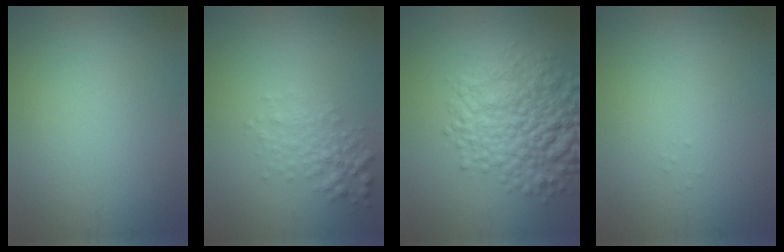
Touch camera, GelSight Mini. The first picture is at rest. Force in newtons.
{"total": 2.4, "press": 2.4, "slide": 0.1}
{"total": 8.0, "press": 8.0, "slide": 0.3}
{"total": 0.0}